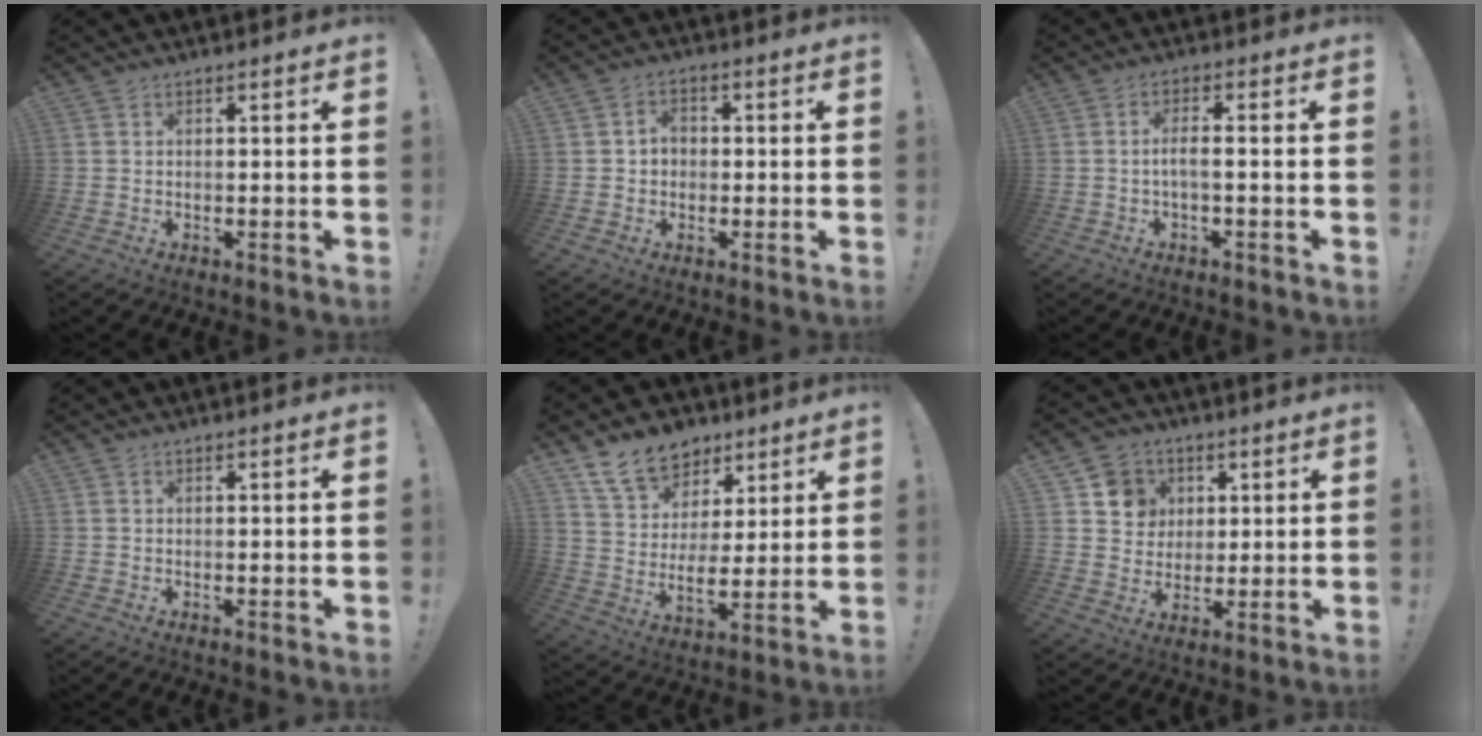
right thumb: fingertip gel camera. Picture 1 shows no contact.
{"total": 3.3, "force": [-0.1, 2.6, 2.0], "torque": [-0.031, 0.004, -0.003]}
{"total": 3.8, "force": [-1.1, 0.2, 3.6], "torque": [-0.074, -0.004, -0.023]}
{"total": 0.0}
{"total": 12.9, "force": [9.0, 7.9, 4.7], "torque": [-0.089, -0.058, 0.173]}
{"total": 8.8, "force": [3.1, 8.1, 1.3], "torque": [-0.013, -0.022, 0.066]}